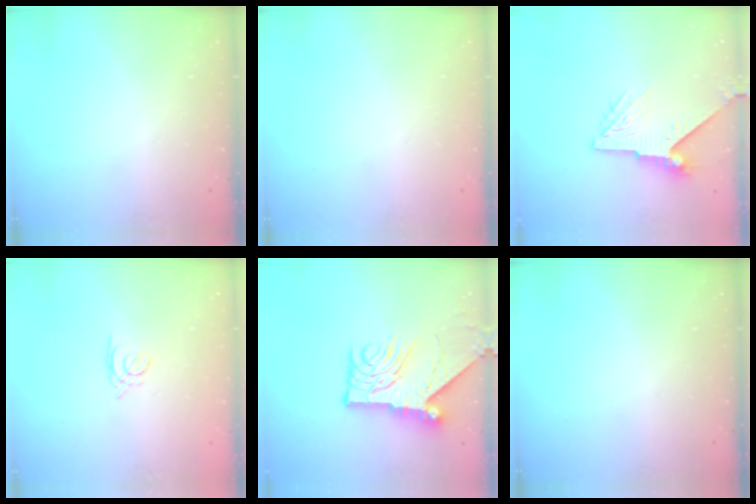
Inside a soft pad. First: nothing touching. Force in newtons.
{"total": 0.0}
{"total": 7.9, "press": 7.9, "slide": 0.8}
{"total": 1.4, "press": 1.3, "slide": 0.3}
{"total": 12.6, "press": 12.6, "slide": 1.5}
{"total": 0.0}